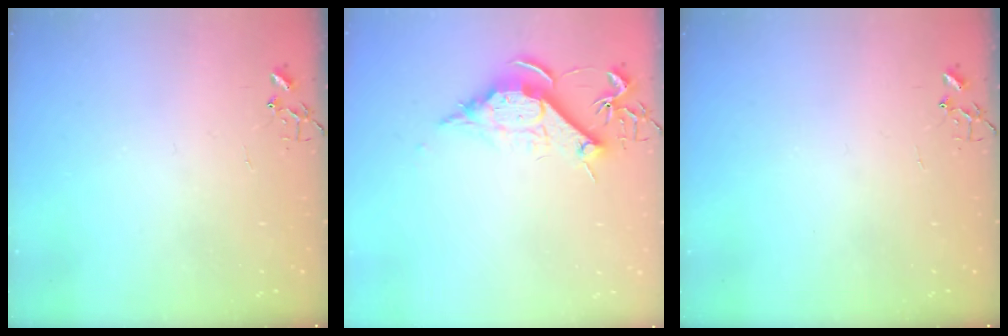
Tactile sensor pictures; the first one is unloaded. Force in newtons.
{"total": 10.8, "press": 10.8, "slide": 0.1}
{"total": 0.0}